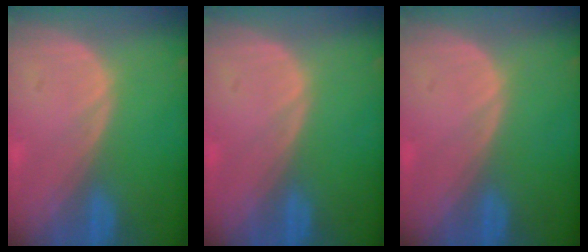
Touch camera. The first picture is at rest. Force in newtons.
{"total": 0.0}
{"total": 0.0}